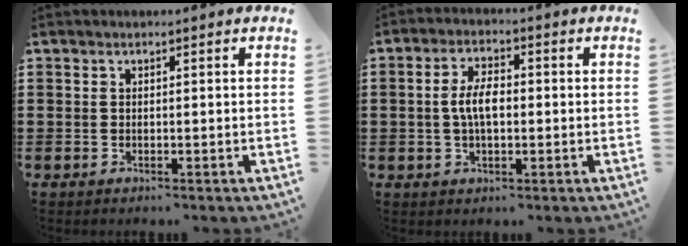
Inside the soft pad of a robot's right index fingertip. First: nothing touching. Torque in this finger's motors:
{"motor_torque": [0.32, -0.21, 0.22, 0.07]}